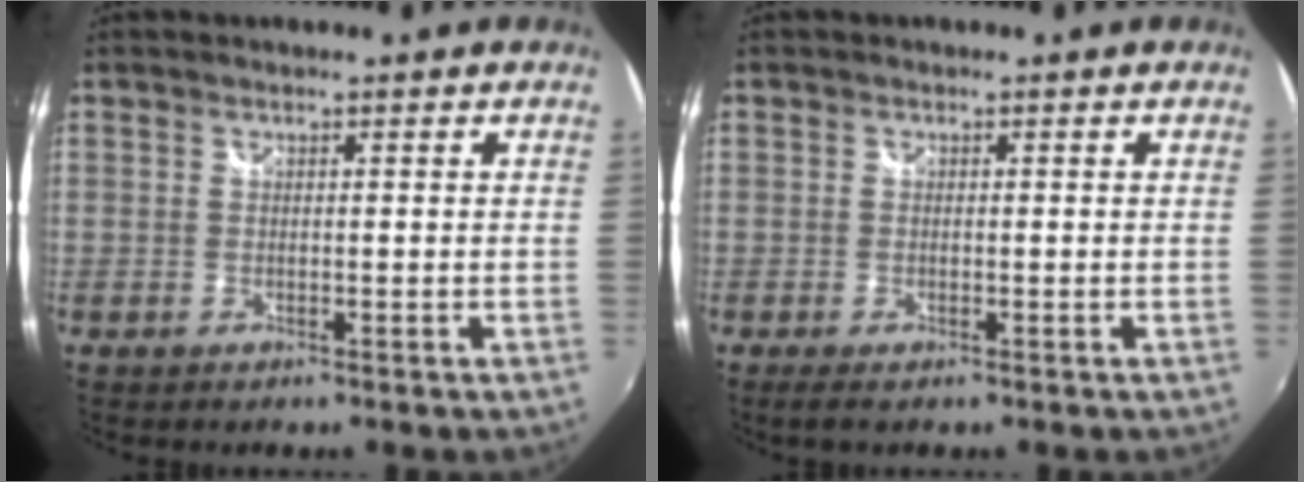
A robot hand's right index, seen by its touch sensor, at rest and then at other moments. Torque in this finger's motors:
{"motor_torque": [0.21, 0.17, 0.07, 0.02]}